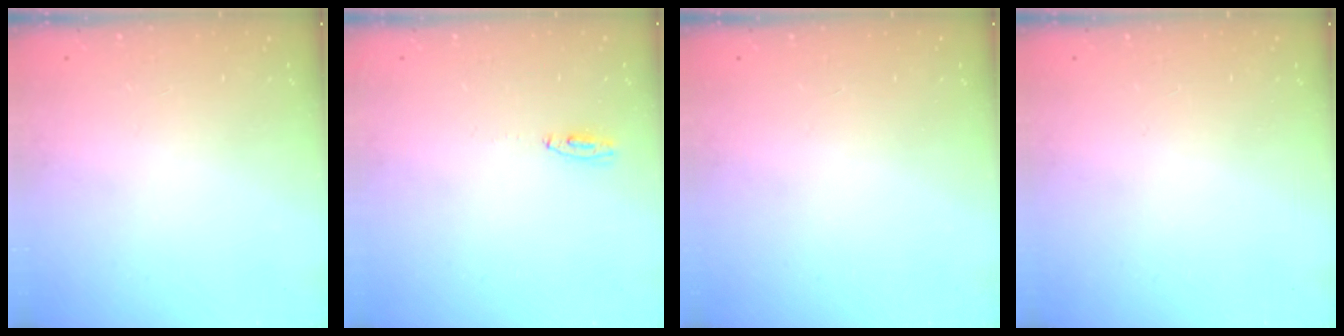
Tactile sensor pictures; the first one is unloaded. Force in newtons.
{"total": 3.4, "press": 3.0, "slide": 1.6}
{"total": 0.0}
{"total": 0.0}